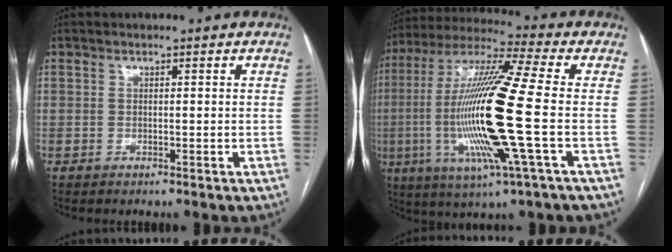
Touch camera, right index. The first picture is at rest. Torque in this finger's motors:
{"motor_torque": [2.14, 0.00, 1.05, 0.21]}